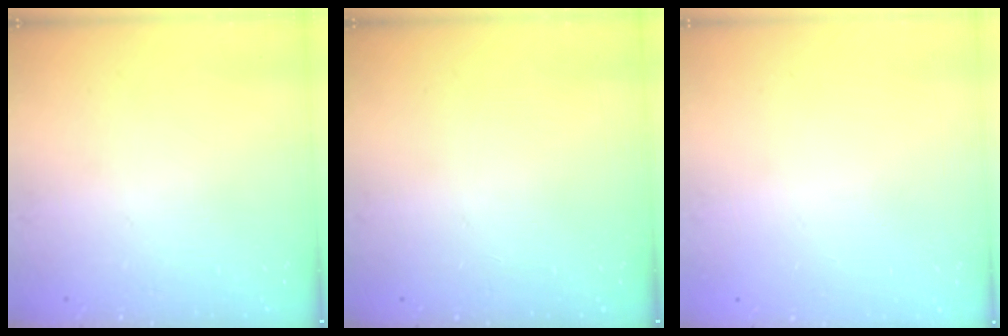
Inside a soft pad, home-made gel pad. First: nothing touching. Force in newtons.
{"total": 0.0}
{"total": 0.0}